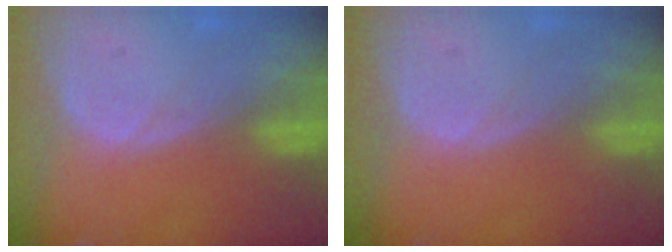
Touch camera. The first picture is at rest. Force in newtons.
{"total": 0.0}